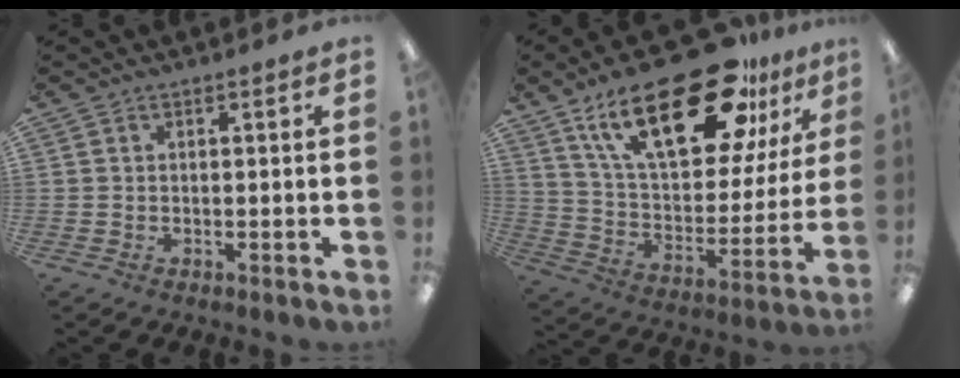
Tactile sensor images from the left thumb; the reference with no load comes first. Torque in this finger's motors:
{"motor_torque": [1.14, 0.97, 1.55, -1.23, 0.28]}